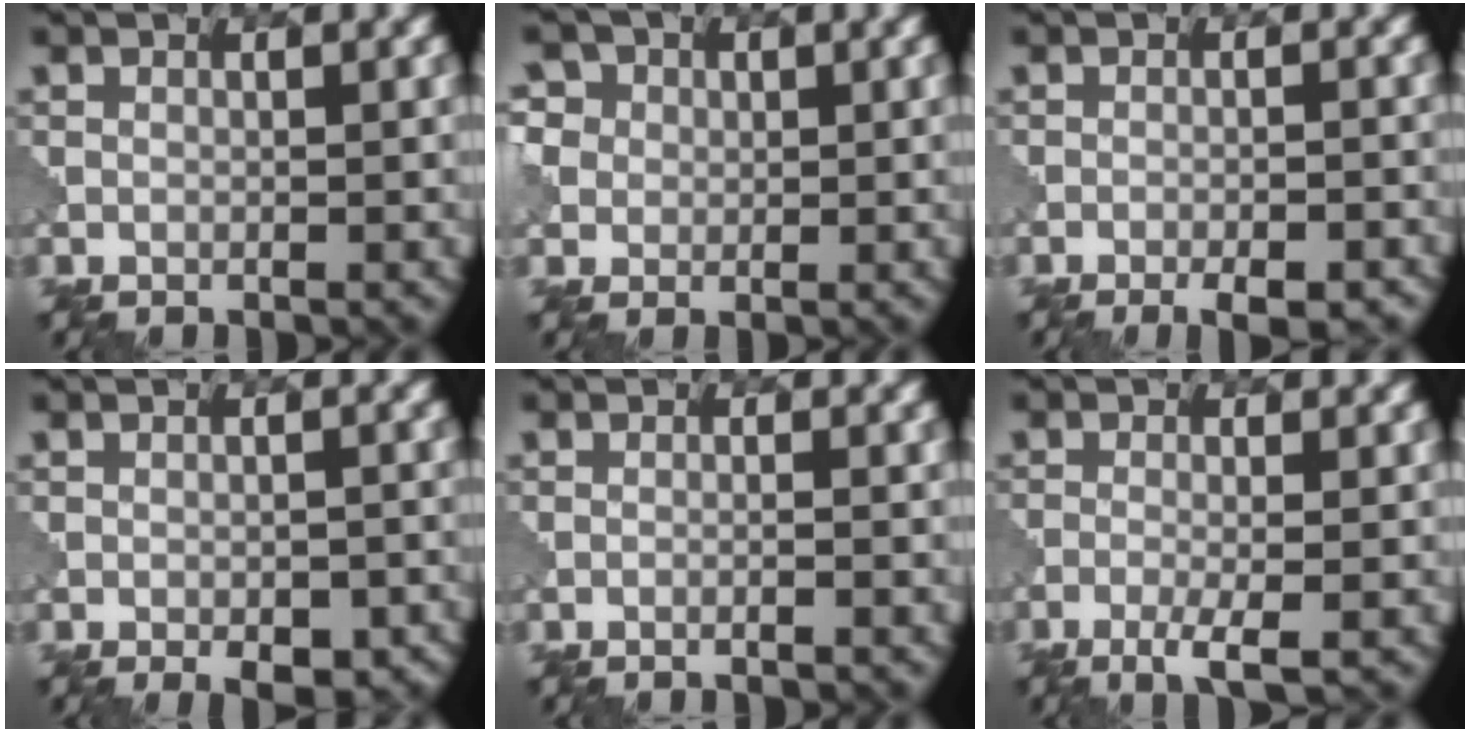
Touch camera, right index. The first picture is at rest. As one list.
[{"total": 3.2, "force": [1.1, 3.0, 0.4], "torque": [-0.033, 0.012, 0.013]}, {"total": 3.6, "force": [-2.8, 0.8, 2.0], "torque": [-0.009, 0.008, -0.032]}, {"total": 3.8, "force": [-2.7, 1.4, 2.2], "torque": [-0.026, -0.007, -0.018]}, {"total": 1.1, "force": [-0.5, 0.5, 0.9], "torque": [0.016, -0.002, -0.034]}, {"total": 2.7, "force": [-1.7, 0.2, 2.1], "torque": [-0.041, -0.004, -0.033]}]